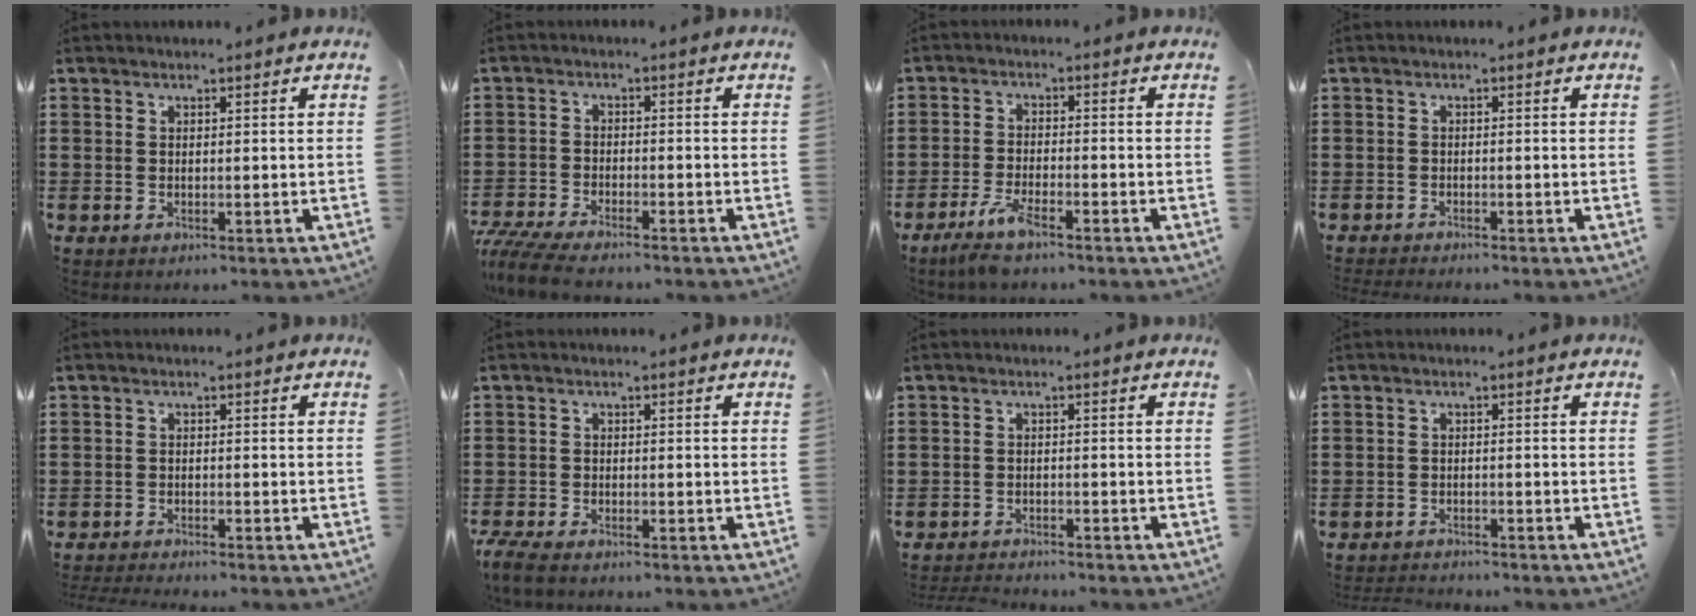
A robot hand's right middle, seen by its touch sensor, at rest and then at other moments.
{"total": 5.0, "force": [-4.6, 0.5, 1.8], "torque": [-0.054, -0.012, -0.095]}
{"total": 4.9, "force": [-3.6, 0.8, 3.2], "torque": [-0.078, -0.011, -0.073]}
{"total": 1.1, "force": [-1.1, 0.0, 0.1], "torque": [-0.004, 0.001, -0.022]}
{"total": 1.7, "force": [-1.7, 0.0, 0.2], "torque": [-0.005, 0.000, -0.035]}
{"total": 2.4, "force": [-2.2, 0.3, 1.0], "torque": [-0.038, -0.005, -0.050]}
{"total": 2.2, "force": [-2.2, 0.2, 0.0], "torque": [-0.006, -0.001, -0.047]}
{"total": 1.9, "force": [-1.9, 0.2, -0.1], "torque": [-0.005, -0.001, -0.041]}